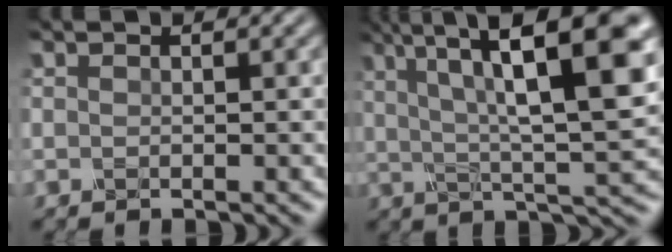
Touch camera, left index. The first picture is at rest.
{"total": 13.5, "force": [4.5, 3.4, 12.3], "torque": [-0.195, 0.013, 0.077]}